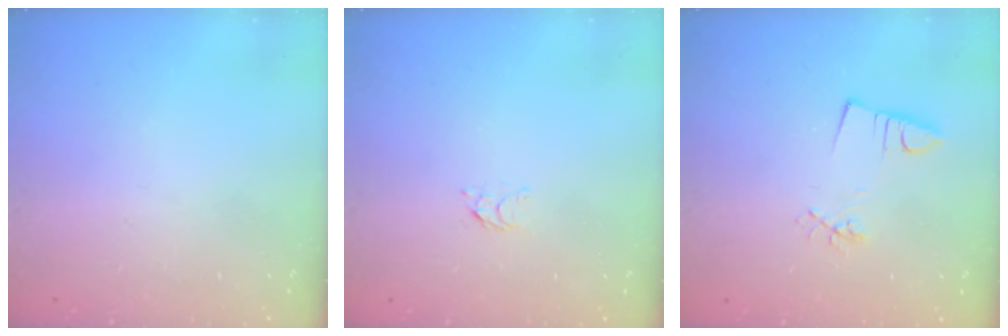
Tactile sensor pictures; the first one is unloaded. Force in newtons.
{"total": 2.8, "press": 2.8, "slide": 0.3}
{"total": 3.3, "press": 1.9, "slide": 2.8}